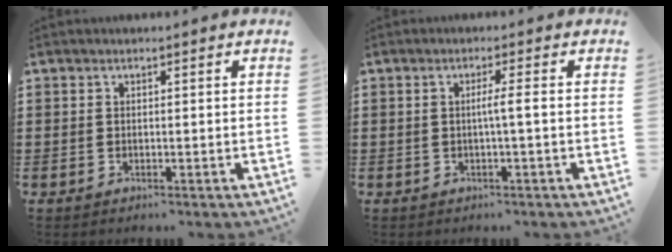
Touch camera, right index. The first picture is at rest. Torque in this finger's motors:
{"motor_torque": [0.50, -0.26, 0.23, 0.06]}